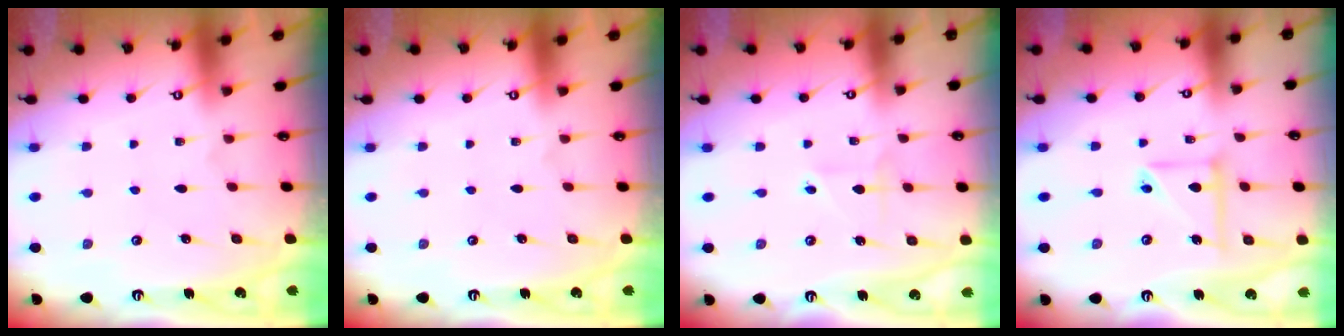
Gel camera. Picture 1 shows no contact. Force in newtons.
{"total": 0.0}
{"total": 2.6, "press": 2.5, "slide": 0.9}
{"total": 7.8, "press": 7.8, "slide": 0.5}